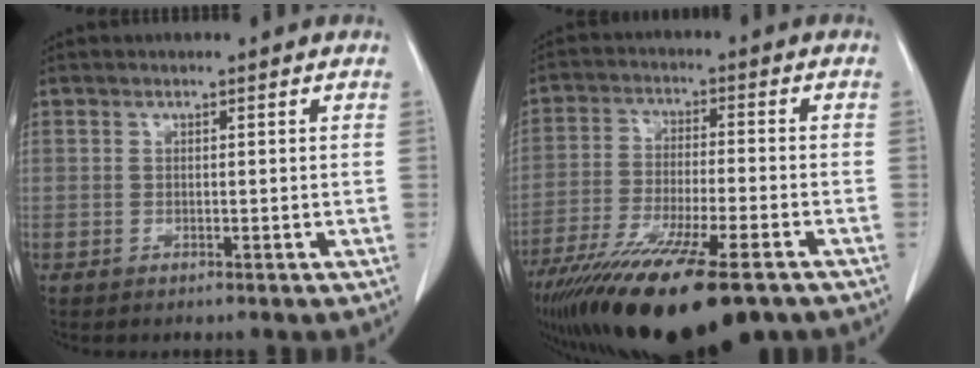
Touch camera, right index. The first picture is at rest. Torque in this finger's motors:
{"motor_torque": [1.28, -0.86, 1.05, 0.21]}